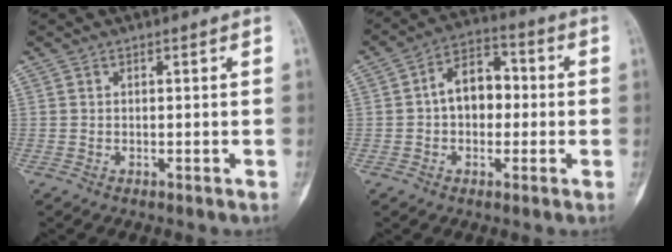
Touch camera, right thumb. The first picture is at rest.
{"total": 9.3, "force": [0.0, 6.4, 6.8], "torque": [-0.078, 0.030, -0.012]}